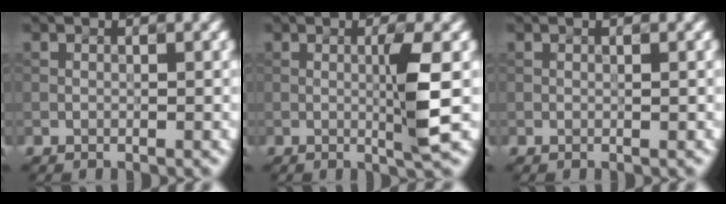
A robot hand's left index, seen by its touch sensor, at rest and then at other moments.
{"total": 3.2, "force": [-0.1, -0.1, 3.2], "torque": [-0.061, 0.000, 0.006]}
{"total": 0.0}